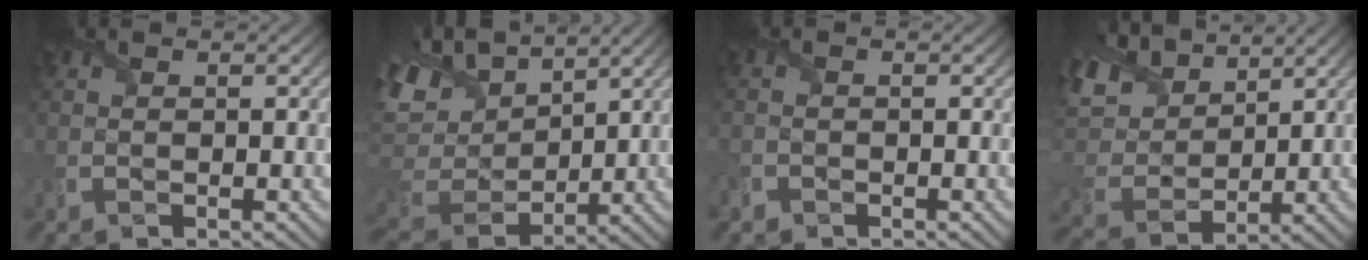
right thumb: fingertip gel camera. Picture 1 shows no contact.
{"total": 15.1, "force": [8.0, 8.1, 9.8], "torque": [-0.262, 0.035, 0.153]}
{"total": 1.1, "force": [-0.8, 0.7, 0.0], "torque": [0.001, -0.005, -0.017]}
{"total": 11.5, "force": [6.6, 6.3, 7.0], "torque": [-0.201, 0.033, 0.116]}